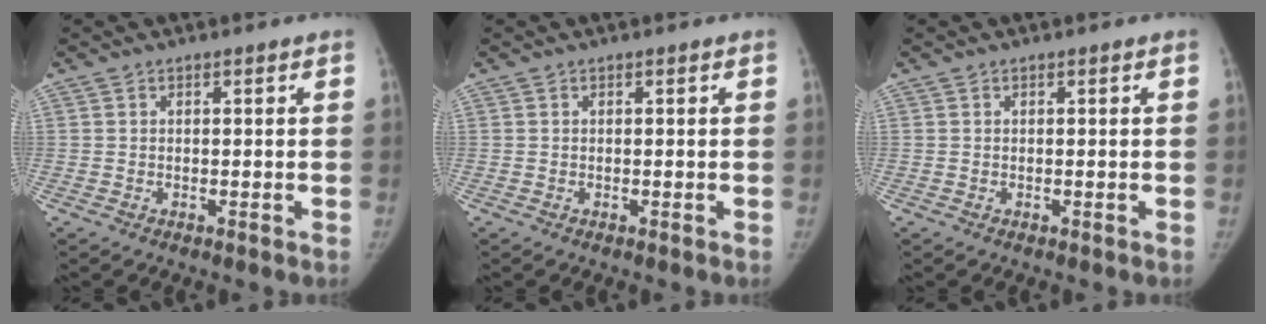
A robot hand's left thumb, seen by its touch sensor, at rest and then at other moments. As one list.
[{"total": 0.0}, {"total": 0.0}]